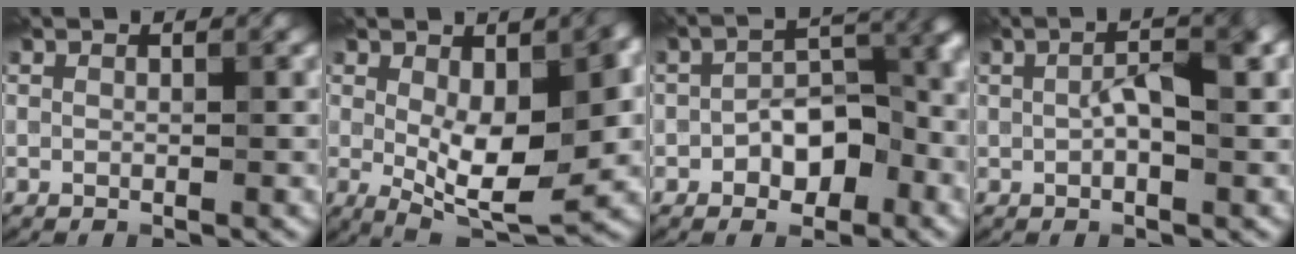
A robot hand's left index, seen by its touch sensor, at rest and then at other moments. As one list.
[{"total": 9.1, "force": [-0.1, 4.0, 8.2], "torque": [-0.134, -0.010, 0.005]}, {"total": 6.0, "force": [-2.1, 3.6, 4.4], "torque": [-0.051, 0.015, -0.040]}, {"total": 4.3, "force": [0.4, 1.5, 4.0], "torque": [-0.074, 0.008, 0.005]}]